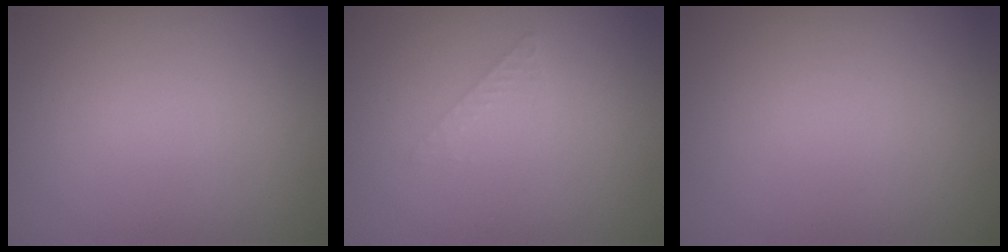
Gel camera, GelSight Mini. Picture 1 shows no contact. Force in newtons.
{"total": 1.0, "press": 1.0, "slide": 0.0}
{"total": 0.0}